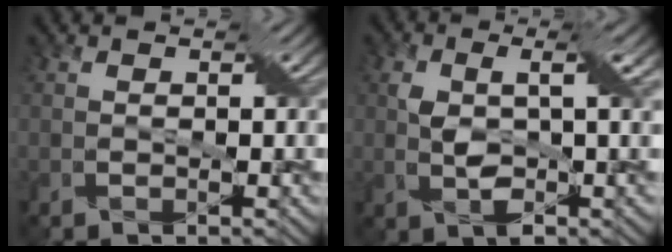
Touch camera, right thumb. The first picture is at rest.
{"total": 4.1, "force": [0.1, 1.4, 3.8], "torque": [-0.077, 0.002, 0.002]}